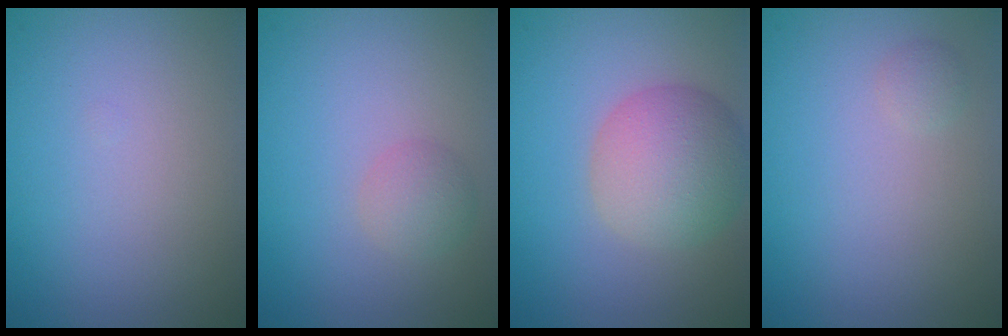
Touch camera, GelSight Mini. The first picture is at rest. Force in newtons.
{"total": 1.8, "press": 1.8, "slide": 0.1}
{"total": 5.8, "press": 5.8, "slide": 0.4}
{"total": 0.7, "press": 0.7, "slide": 0.0}